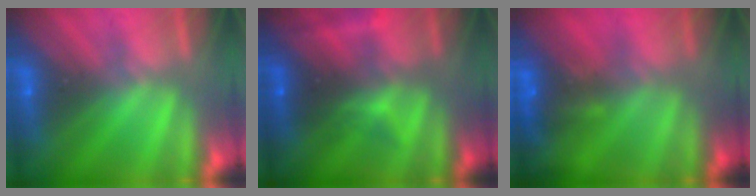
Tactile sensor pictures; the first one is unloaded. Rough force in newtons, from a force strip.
{"total": 2.5}
{"total": 5.9}